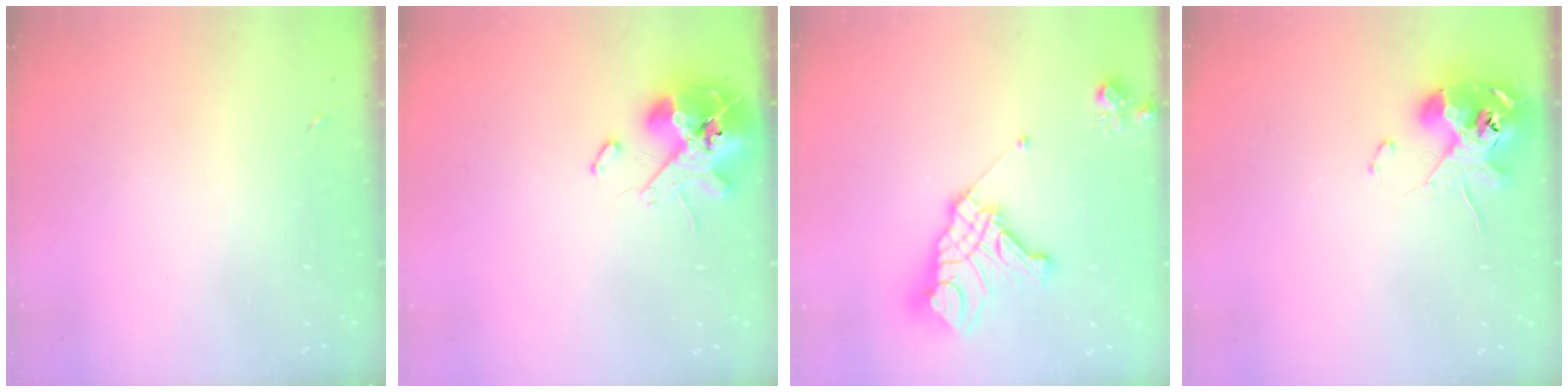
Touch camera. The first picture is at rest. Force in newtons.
{"total": 13.9, "press": 13.7, "slide": 2.2}
{"total": 17.5, "press": 17.4, "slide": 2.0}
{"total": 11.6, "press": 11.4, "slide": 2.1}